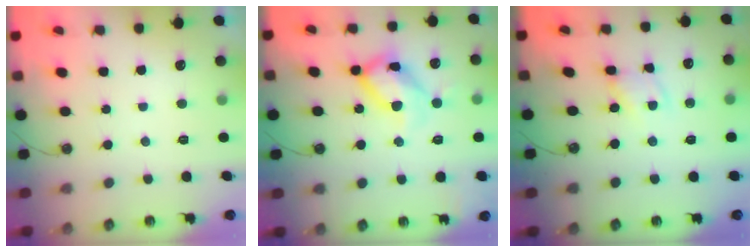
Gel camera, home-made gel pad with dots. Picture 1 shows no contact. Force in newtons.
{"total": 17.1, "press": 17.0, "slide": 1.6}
{"total": 2.1, "press": 2.1, "slide": 0.3}